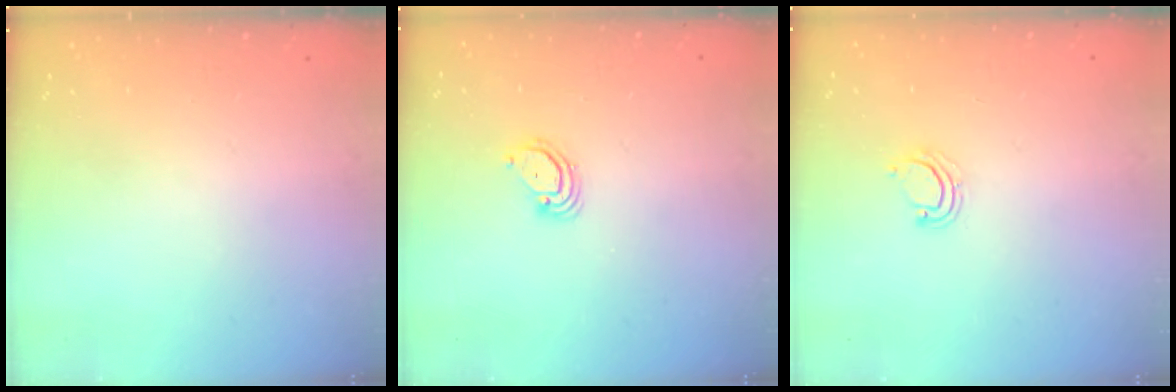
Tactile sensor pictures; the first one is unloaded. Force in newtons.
{"total": 3.2, "press": 3.2, "slide": 0.2}
{"total": 2.2, "press": 2.2, "slide": 0.1}